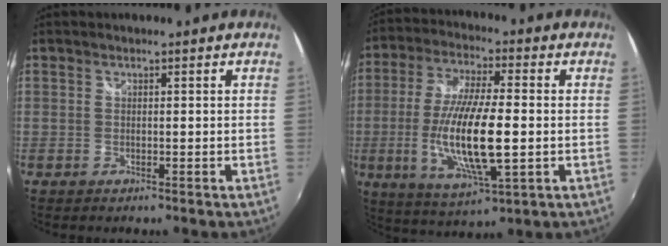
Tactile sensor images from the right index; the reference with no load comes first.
{"total": 16.4, "force": [-2.2, 4.0, 15.8], "torque": [-0.311, -0.015, -0.037]}